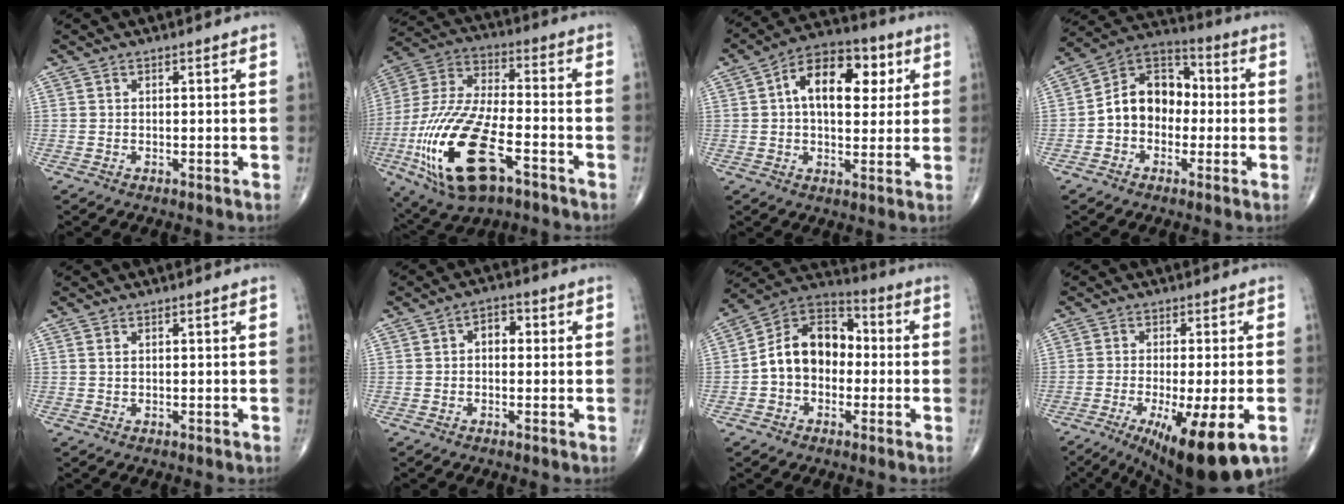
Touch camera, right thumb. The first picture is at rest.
{"total": 23.7, "force": [-9.2, 10.0, 19.4], "torque": [-0.433, 0.016, -0.161]}
{"total": 14.7, "force": [3.6, 8.6, 11.3], "torque": [-0.146, 0.015, 0.050]}
{"total": 12.2, "force": [-1.0, 9.2, 7.8], "torque": [-0.097, 0.041, -0.033]}
{"total": 0.6, "force": [0.3, 0.3, 0.4], "torque": [-0.010, 0.006, 0.008]}
{"total": 3.9, "force": [0.4, 2.6, 2.9], "torque": [-0.025, 0.015, -0.001]}
{"total": 13.7, "force": [-0.9, 10.0, 9.3], "torque": [-0.130, 0.043, -0.032]}
{"total": 15.0, "force": [-6.3, 3.4, 13.2], "torque": [-0.182, -0.017, -0.086]}